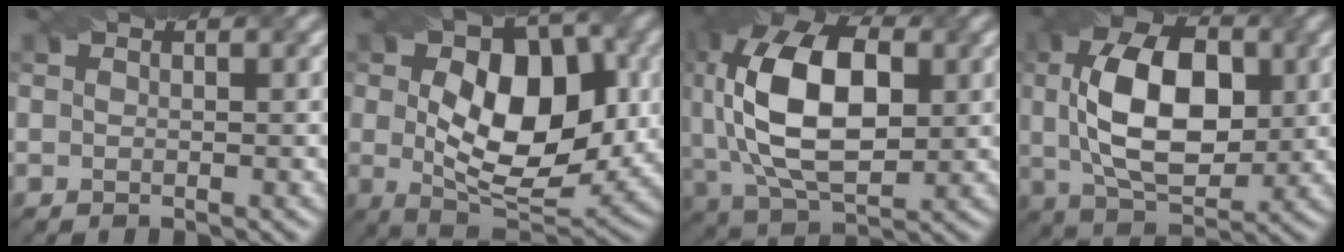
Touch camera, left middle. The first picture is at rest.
{"total": 10.6, "force": [0.0, 6.2, 8.6], "torque": [-0.138, 0.013, 0.010]}
{"total": 12.3, "force": [0.1, 7.1, 10.0], "torque": [-0.220, 0.020, 0.018]}
{"total": 9.4, "force": [-0.1, 5.5, 7.6], "torque": [-0.149, 0.019, 0.008]}